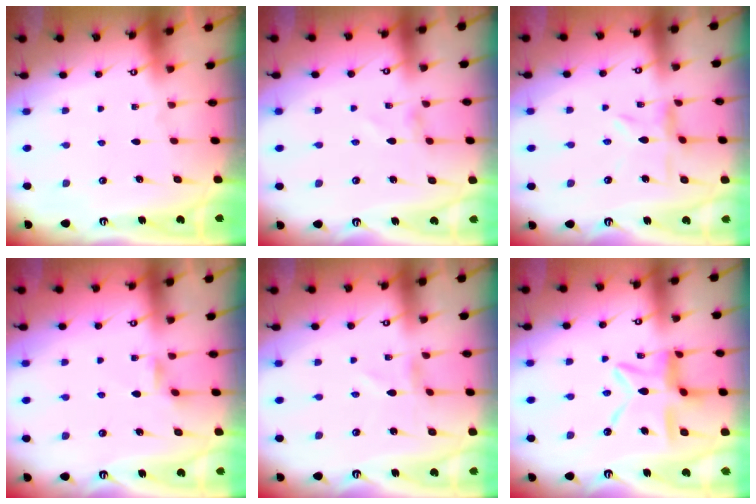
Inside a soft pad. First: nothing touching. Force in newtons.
{"total": 0.0}
{"total": 4.3, "press": 4.3, "slide": 0.4}
{"total": 2.4, "press": 2.3, "slide": 0.5}
{"total": 1.0, "press": 1.0, "slide": 0.1}
{"total": 13.1, "press": 13.1, "slide": 1.1}